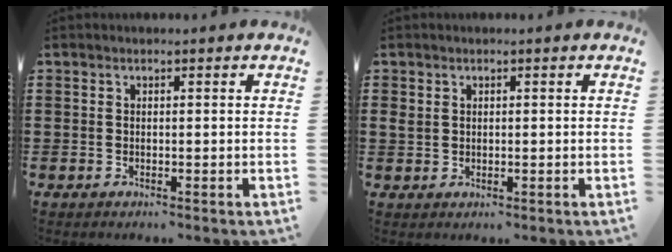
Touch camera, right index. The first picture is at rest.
{"total": 1.1, "force": [0.5, 0.8, 0.5], "torque": [-0.012, 0.006, 0.008]}